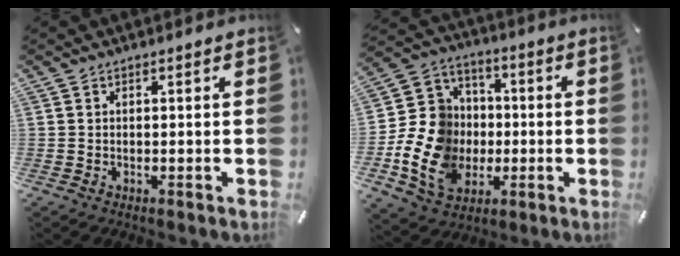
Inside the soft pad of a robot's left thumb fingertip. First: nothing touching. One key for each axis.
{"total": 18.2, "fx": -4.2, "fy": 15.5, "fz": 8.5, "tx": -0.188, "ty": 0.021, "tz": -0.071}